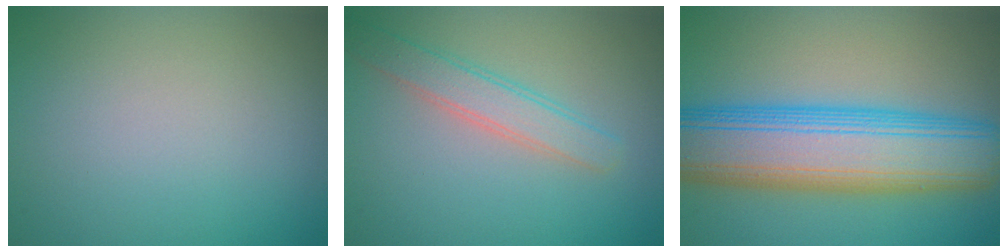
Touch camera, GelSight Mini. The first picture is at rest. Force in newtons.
{"total": 2.7, "press": 2.7, "slide": 0.1}
{"total": 11.4, "press": 11.4, "slide": 0.2}